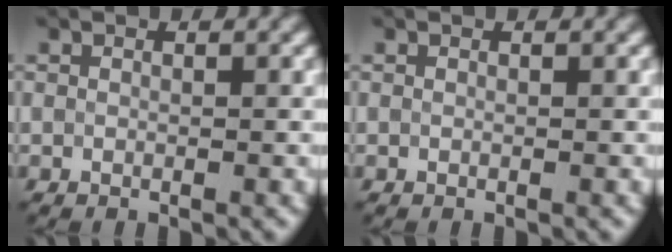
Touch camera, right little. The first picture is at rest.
{"total": 0.0}